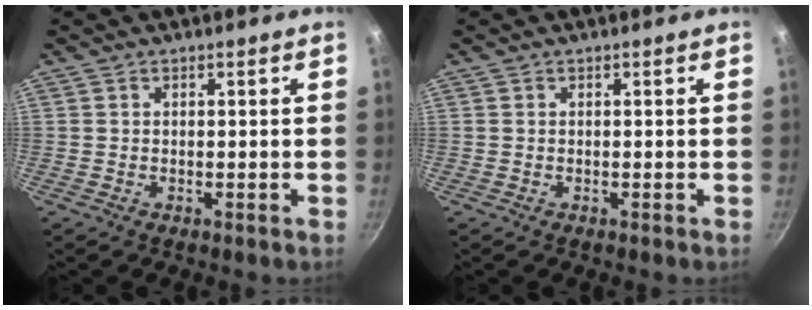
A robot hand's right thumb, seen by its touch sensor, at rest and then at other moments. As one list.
[{"total": 0.0}]